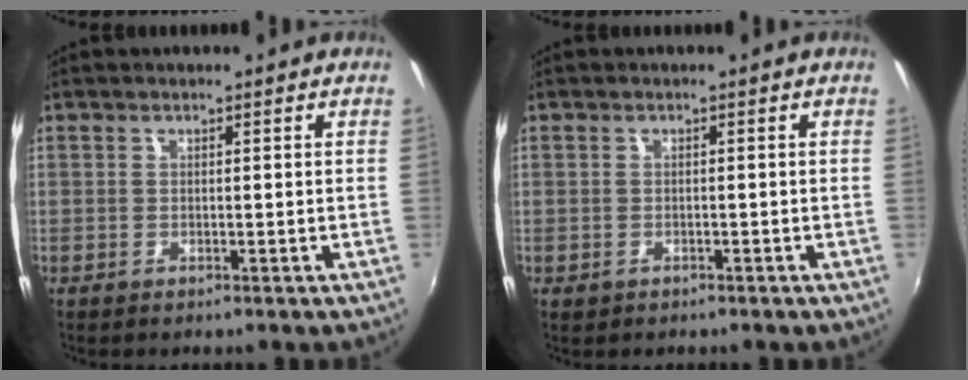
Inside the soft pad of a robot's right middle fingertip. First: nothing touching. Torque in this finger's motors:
{"motor_torque": [-0.33, -0.01, 0.04, -0.01]}